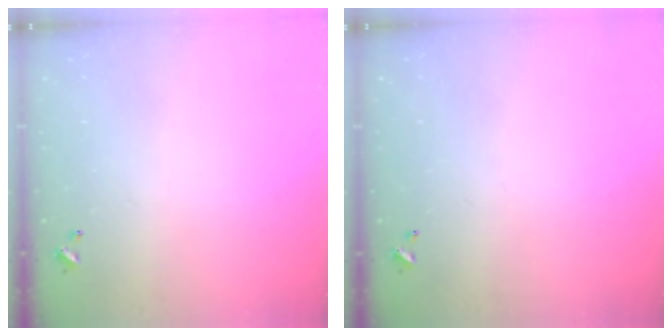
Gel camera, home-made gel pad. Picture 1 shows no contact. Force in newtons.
{"total": 0.0}